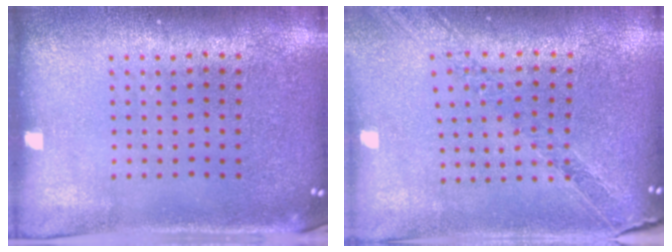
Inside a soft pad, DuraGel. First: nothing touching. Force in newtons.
{"total": 1.1, "press": 1.0, "slide": 0.1}